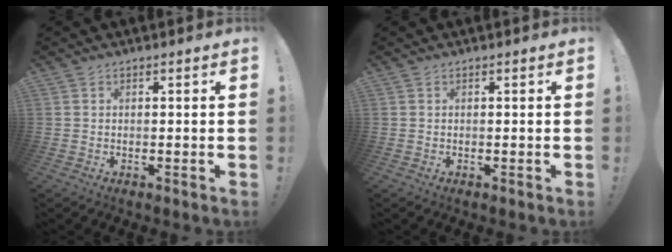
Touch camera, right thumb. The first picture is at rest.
{"total": 0.0}